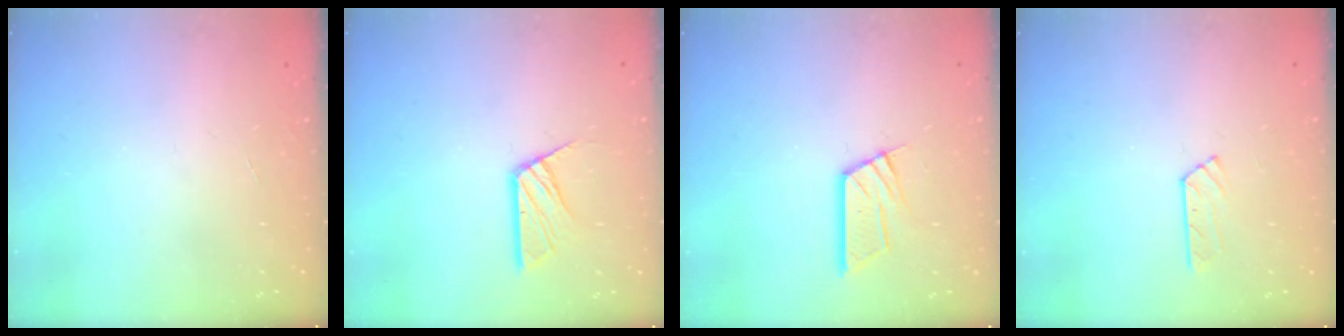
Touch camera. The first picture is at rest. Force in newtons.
{"total": 10.6, "press": 10.6, "slide": 0.8}
{"total": 10.5, "press": 10.4, "slide": 1.1}
{"total": 4.0, "press": 3.9, "slide": 0.4}